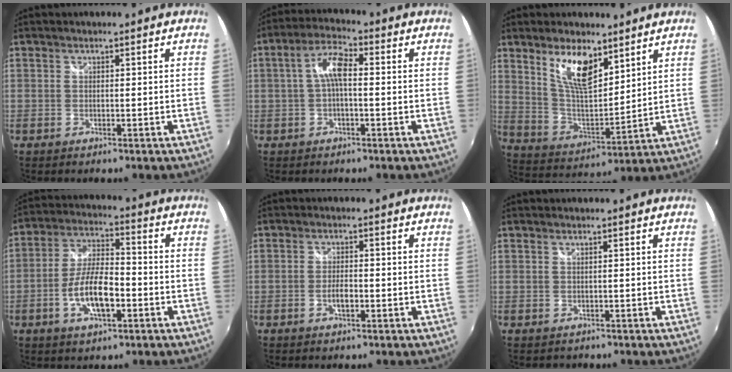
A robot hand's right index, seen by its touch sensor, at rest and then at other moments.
{"total": 5.9, "force": [-0.1, 2.0, 5.5], "torque": [-0.112, 0.020, -0.003]}
{"total": 11.5, "force": [7.0, 4.2, 8.1], "torque": [-0.148, -0.001, 0.140]}
{"total": 10.6, "force": [-3.7, 3.9, 9.1], "torque": [-0.184, 0.003, -0.064]}
{"total": 2.7, "force": [-1.1, 1.1, 2.3], "torque": [-0.046, 0.000, -0.020]}
{"total": 0.8, "force": [-0.2, 0.8, 0.0], "torque": [0.001, -0.001, 0.001]}